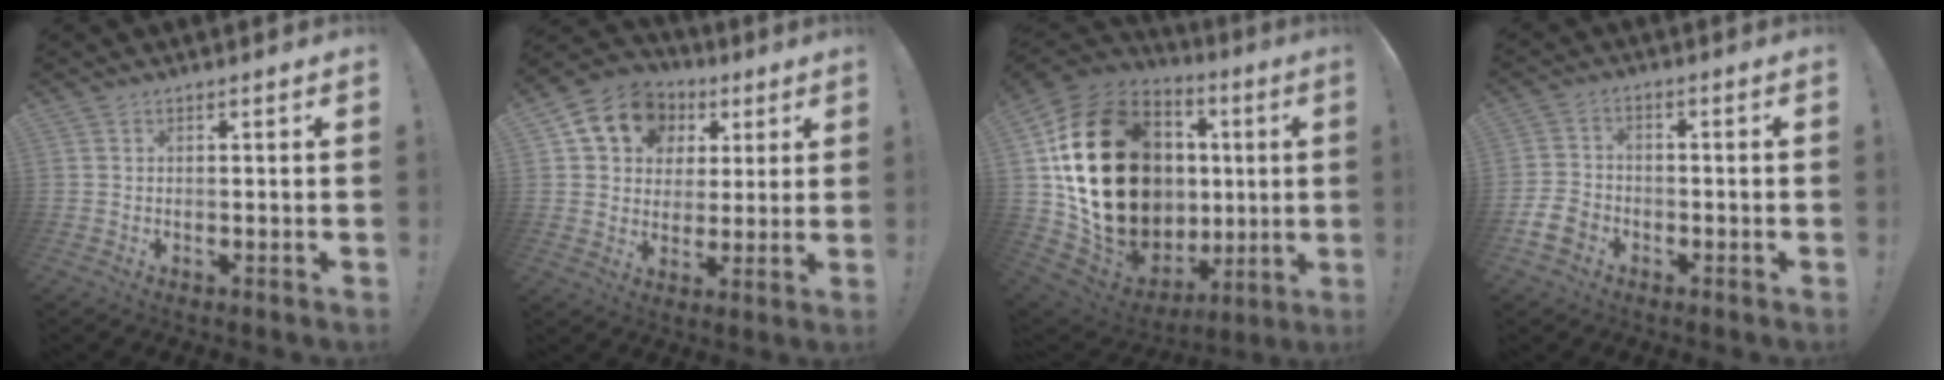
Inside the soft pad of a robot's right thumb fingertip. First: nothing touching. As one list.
[{"total": 13.8, "force": [5.5, 11.2, 5.9], "torque": [-0.083, -0.020, 0.110]}, {"total": 30.8, "force": [4.2, 21.8, 21.2], "torque": [-0.373, -0.034, 0.149]}, {"total": 7.5, "force": [-3.9, 5.5, 3.3], "torque": [-0.068, 0.020, -0.072]}]